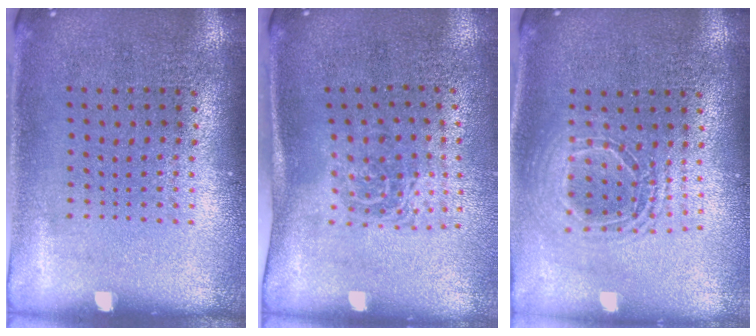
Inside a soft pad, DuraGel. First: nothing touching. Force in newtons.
{"total": 1.7, "press": 1.1, "slide": 1.3}
{"total": 1.6, "press": 1.4, "slide": 0.8}